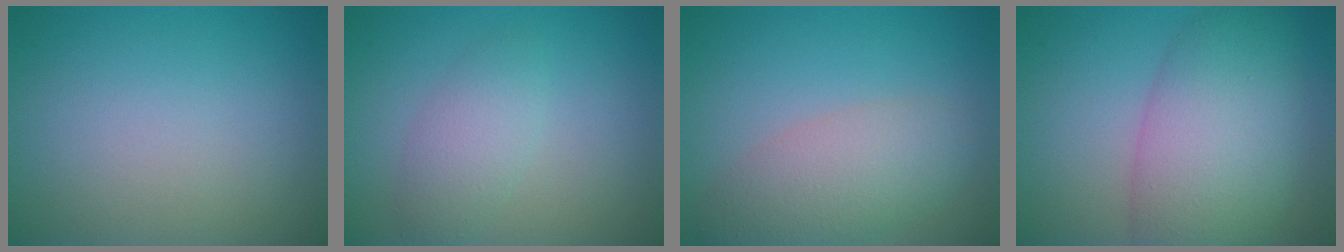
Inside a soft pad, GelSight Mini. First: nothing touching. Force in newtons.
{"total": 2.6, "press": 2.6, "slide": 0.1}
{"total": 4.7, "press": 4.7, "slide": 0.3}
{"total": 8.5, "press": 8.5, "slide": 0.5}